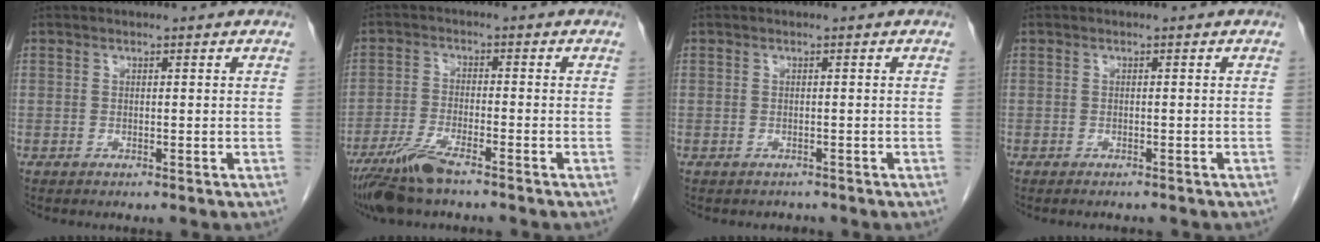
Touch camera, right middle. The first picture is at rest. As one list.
[{"total": 7.5, "force": [-5.6, 1.0, 4.9], "torque": [-0.104, -0.020, -0.108]}, {"total": 1.1, "force": [-1.0, 0.6, -0.1], "torque": [-0.007, 0.000, -0.016]}, {"total": 2.8, "force": [-2.5, 0.9, 1.1], "torque": [-0.021, -0.006, -0.024]}]